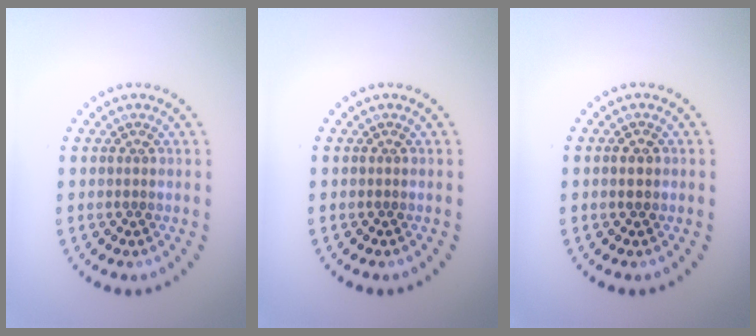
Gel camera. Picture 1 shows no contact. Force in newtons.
{"total": 0.0}
{"total": 1.4, "press": 1.4, "slide": 0.1}